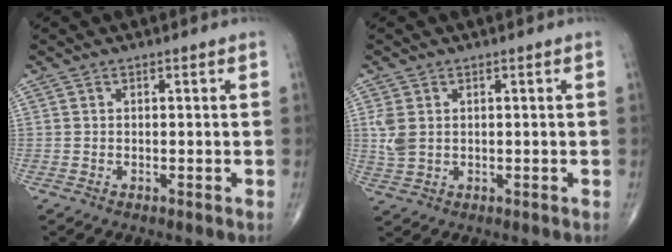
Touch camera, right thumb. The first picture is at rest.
{"total": 4.1, "force": [0.7, 2.9, 2.8], "torque": [-0.069, 0.001, 0.021]}